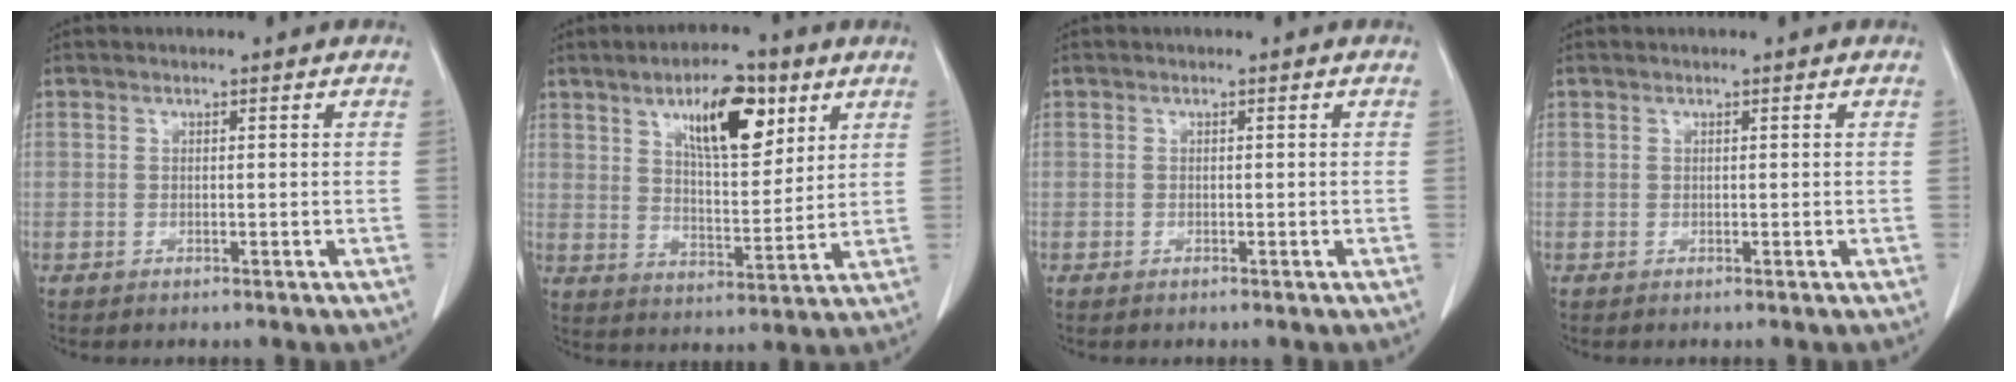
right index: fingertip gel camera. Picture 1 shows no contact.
{"total": 11.6, "force": [6.1, 3.8, 9.1], "torque": [-0.150, 0.004, 0.104]}
{"total": 0.0}
{"total": 0.0}